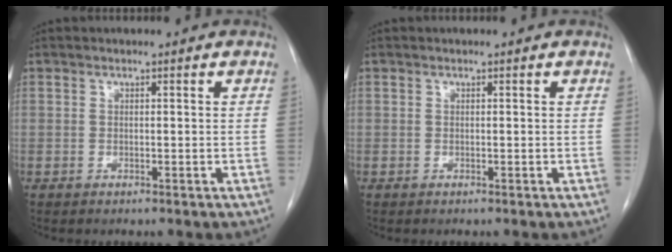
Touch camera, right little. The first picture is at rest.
{"total": 0.0}